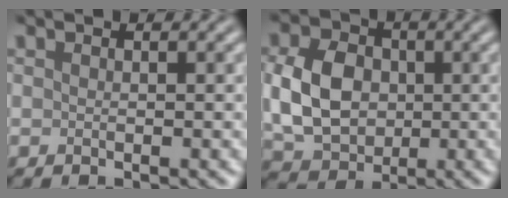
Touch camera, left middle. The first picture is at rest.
{"total": 7.3, "force": [0.0, 5.7, 4.7], "torque": [-0.104, 0.002, -0.004]}